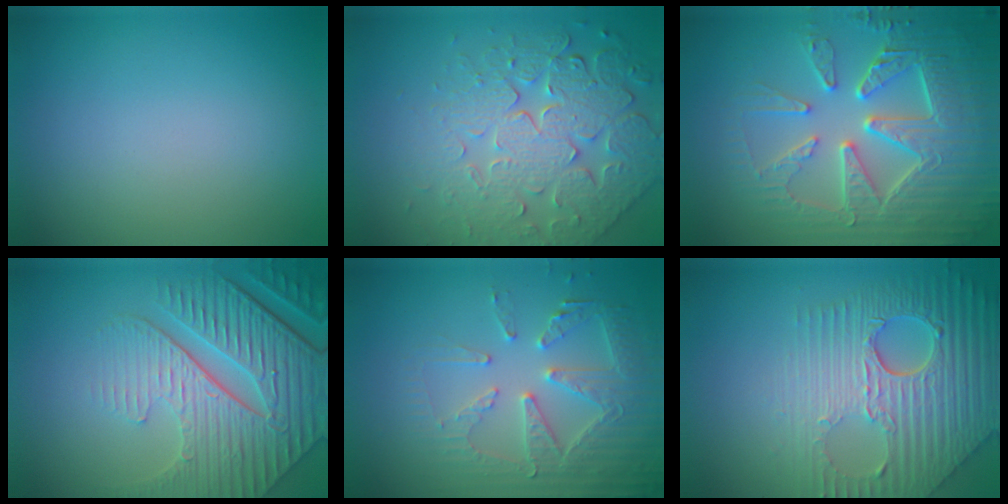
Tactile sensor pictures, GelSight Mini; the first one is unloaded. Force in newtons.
{"total": 7.7, "press": 5.8, "slide": 5.1}
{"total": 8.4, "press": 6.3, "slide": 5.7}
{"total": 8.3, "press": 6.2, "slide": 5.5}
{"total": 4.5, "press": 4.5, "slide": 0.3}
{"total": 9.0, "press": 6.1, "slide": 6.7}